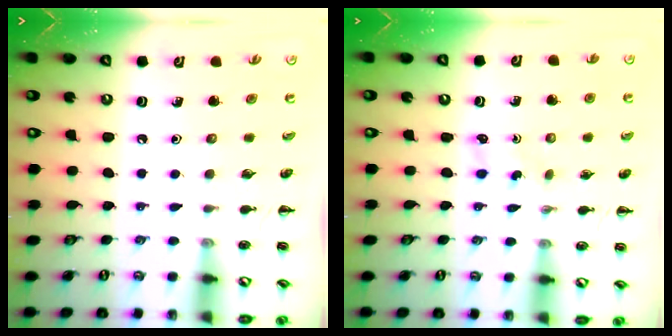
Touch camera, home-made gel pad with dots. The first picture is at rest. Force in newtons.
{"total": 2.6, "press": 2.5, "slide": 0.8}